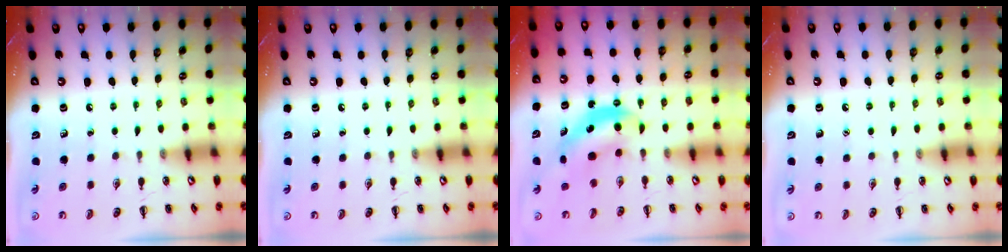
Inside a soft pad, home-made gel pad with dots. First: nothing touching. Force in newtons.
{"total": 0.0}
{"total": 6.2, "press": 6.2, "slide": 0.4}
{"total": 1.6, "press": 1.5, "slide": 0.1}